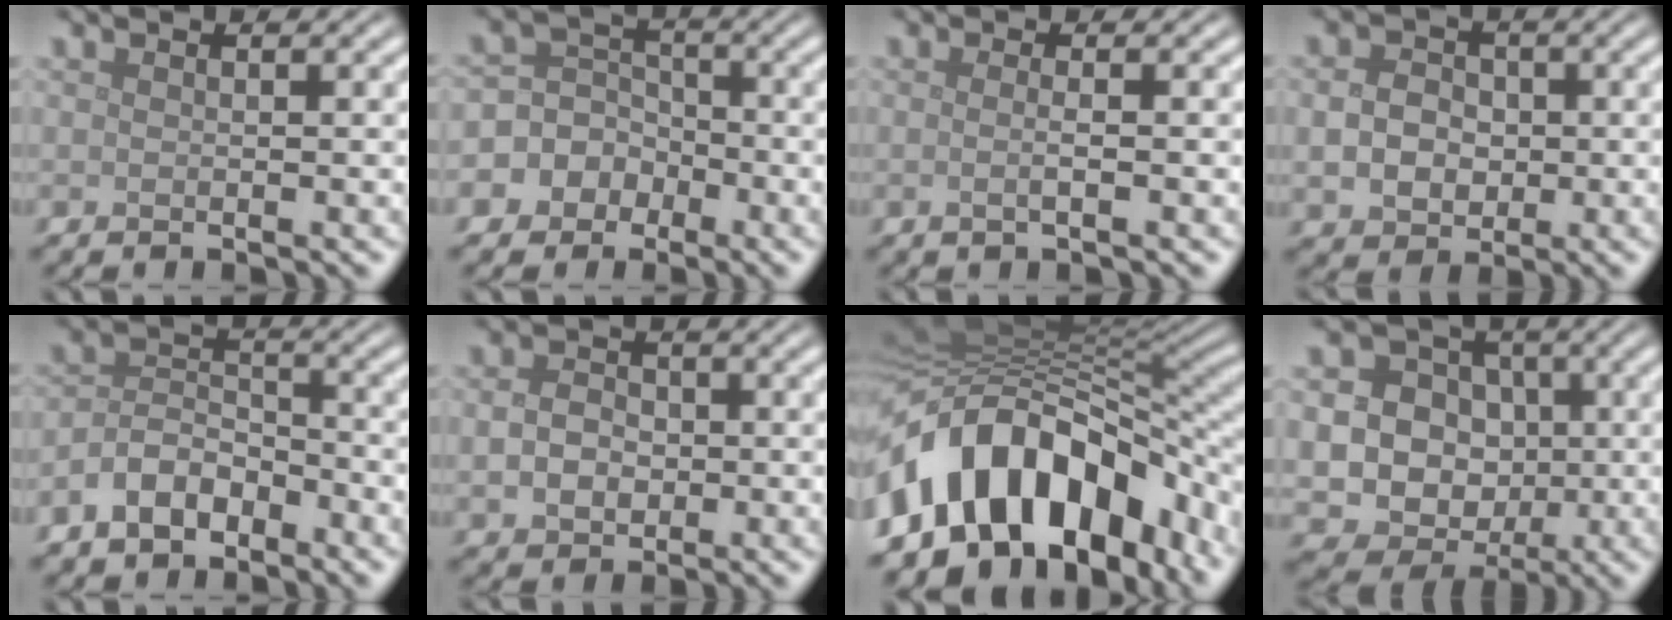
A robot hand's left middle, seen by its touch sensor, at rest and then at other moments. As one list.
[{"total": 7.7, "force": [-3.2, 6.9, 1.2], "torque": [-0.016, 0.011, -0.086]}, {"total": 1.6, "force": [-0.1, 0.6, 1.5], "torque": [-0.018, -0.005, -0.009]}, {"total": 4.1, "force": [-0.2, 3.4, 2.2], "torque": [-0.040, 0.000, -0.010]}, {"total": 4.0, "force": [-2.6, 2.3, 2.0], "torque": [-0.035, 0.007, -0.056]}, {"total": 3.0, "force": [-0.1, 2.5, 1.8], "torque": [-0.033, -0.002, -0.007]}, {"total": 15.0, "force": [-5.7, 9.7, 9.8], "torque": [-0.162, 0.011, -0.096]}, {"total": 13.4, "force": [-0.4, 12.7, 4.4], "torque": [-0.108, 0.018, -0.028]}]